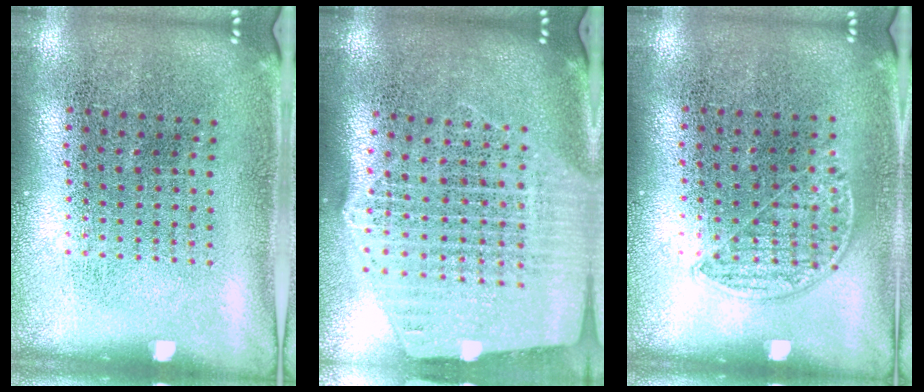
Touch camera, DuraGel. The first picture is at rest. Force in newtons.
{"total": 2.6, "press": 2.3, "slide": 1.3}
{"total": 0.8, "press": 0.6, "slide": 0.4}